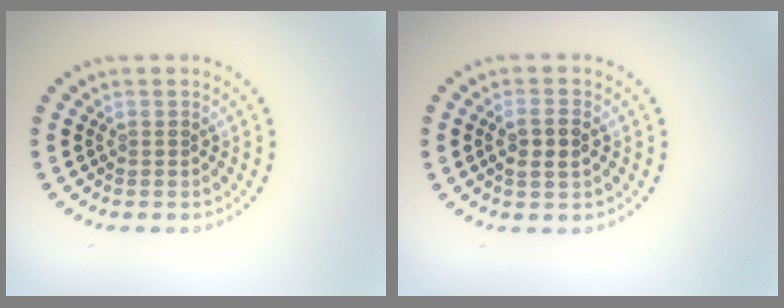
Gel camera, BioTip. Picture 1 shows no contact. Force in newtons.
{"total": 2.4, "press": 2.3, "slide": 0.6}